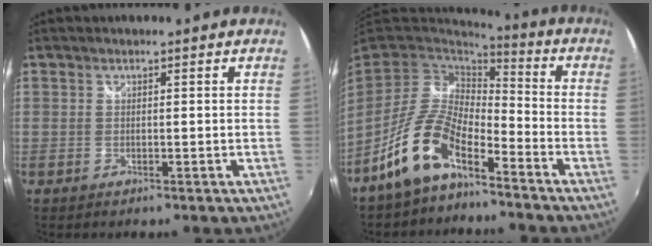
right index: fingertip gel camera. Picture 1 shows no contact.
{"total": 12.2, "force": [-7.9, 4.9, 7.9], "torque": [-0.162, 0.010, -0.151]}